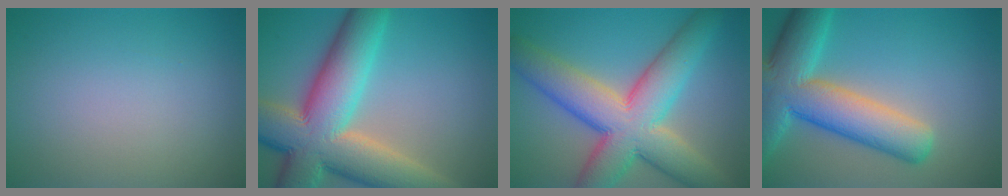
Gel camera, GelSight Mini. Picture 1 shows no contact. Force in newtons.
{"total": 13.9, "press": 13.9, "slide": 0.9}
{"total": 11.5, "press": 11.5, "slide": 0.5}
{"total": 10.2, "press": 10.2, "slide": 0.7}